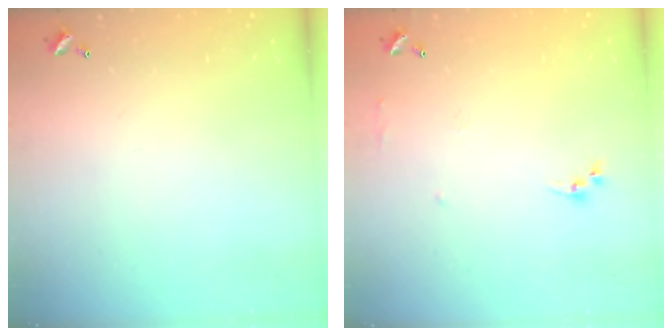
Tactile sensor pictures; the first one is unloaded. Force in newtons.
{"total": 6.4, "press": 6.4, "slide": 0.8}